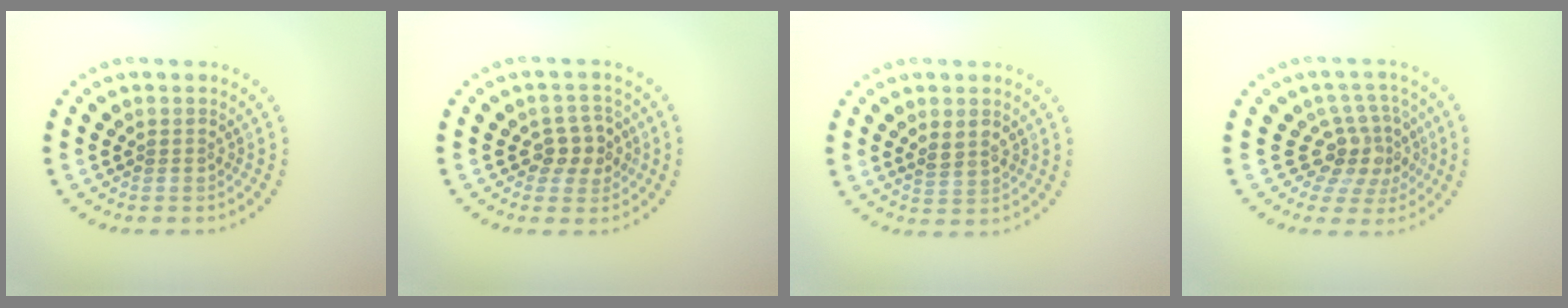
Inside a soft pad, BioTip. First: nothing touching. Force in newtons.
{"total": 2.7, "press": 2.6, "slide": 0.7}
{"total": 1.6, "press": 1.5, "slide": 0.5}
{"total": 3.9, "press": 2.8, "slide": 2.8}